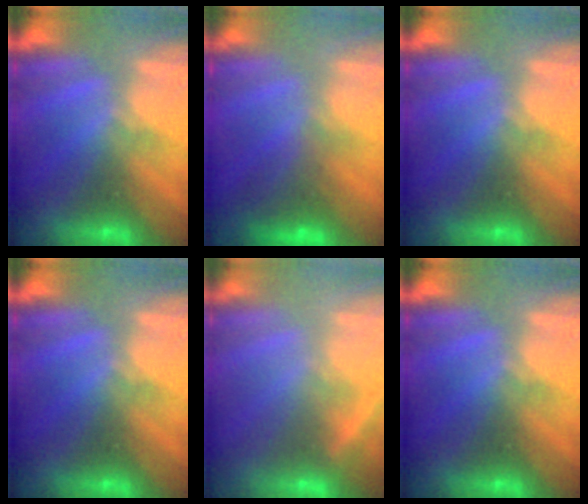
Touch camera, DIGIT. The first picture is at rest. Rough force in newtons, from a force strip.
{"total": 8.9}
{"total": 0.0}
{"total": 0.0}
{"total": 2.4}
{"total": 0.0}